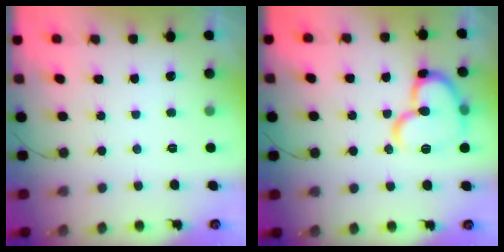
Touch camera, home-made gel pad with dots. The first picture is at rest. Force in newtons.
{"total": 15.6, "press": 15.6, "slide": 1.5}